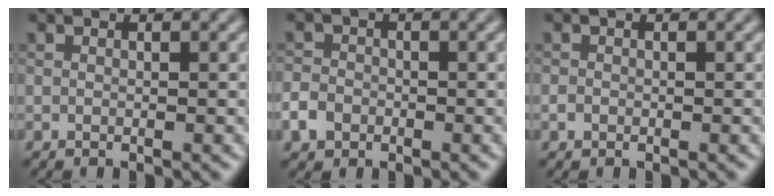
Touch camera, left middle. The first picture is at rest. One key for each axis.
{"total": 2.3, "fx": -1.1, "fy": 1.8, "fz": 0.9, "tx": -0.014, "ty": 0.001, "tz": -0.025}
{"total": 0.6, "fx": -0.3, "fy": 0.5, "fz": 0.2, "tx": -0.001, "ty": -0.002, "tz": -0.005}